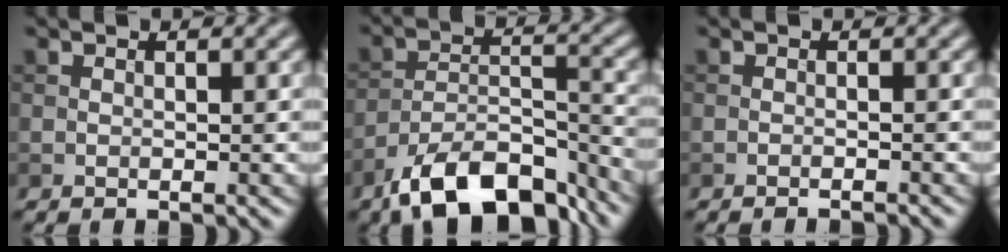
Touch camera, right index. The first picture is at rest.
{"total": 11.1, "force": [-8.2, 4.4, 6.0], "torque": [-0.097, -0.003, -0.144]}
{"total": 1.4, "force": [-1.2, 0.1, 0.7], "torque": [-0.007, 0.003, -0.020]}